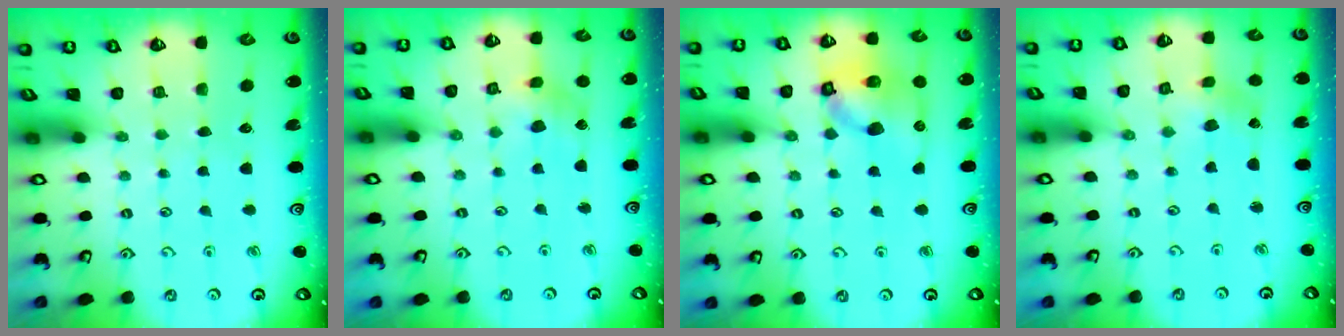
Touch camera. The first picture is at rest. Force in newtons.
{"total": 5.4, "press": 5.3, "slide": 0.7}
{"total": 13.0, "press": 12.8, "slide": 2.3}
{"total": 1.1, "press": 1.1, "slide": 0.1}